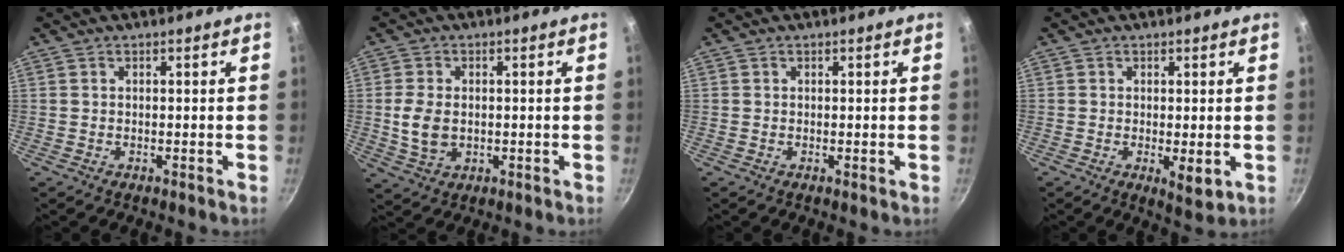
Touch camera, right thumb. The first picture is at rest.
{"total": 6.4, "force": [-0.1, 4.5, 4.6], "torque": [-0.088, 0.000, 0.002]}
{"total": 0.0}
{"total": 4.1, "force": [-0.5, 1.7, 3.7], "torque": [-0.056, -0.013, -0.004]}